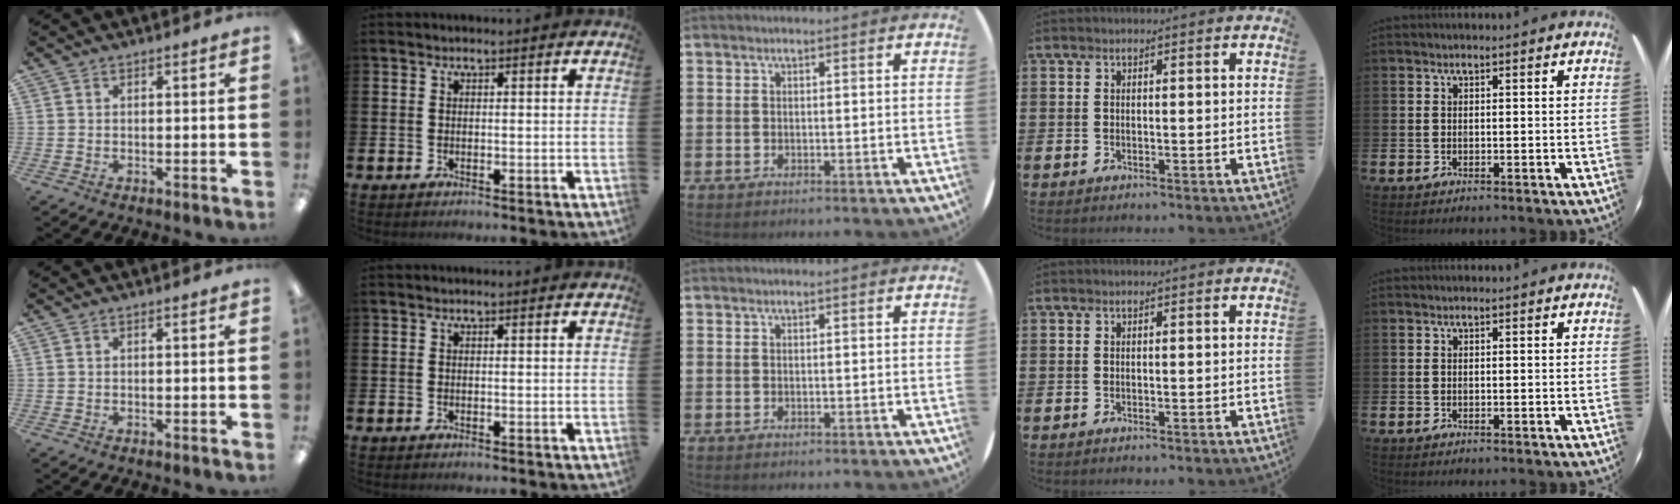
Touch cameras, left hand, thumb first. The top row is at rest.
{}